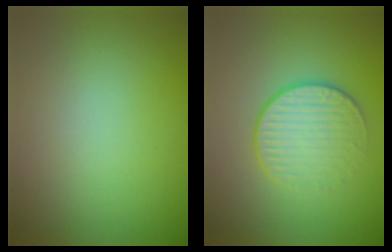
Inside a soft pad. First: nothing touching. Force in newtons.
{"total": 3.2, "press": 2.9, "slide": 1.5}